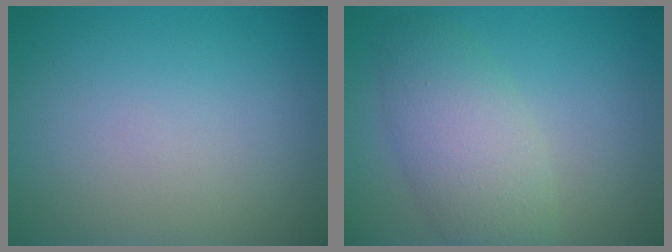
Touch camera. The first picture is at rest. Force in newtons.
{"total": 3.7, "press": 3.7, "slide": 0.3}